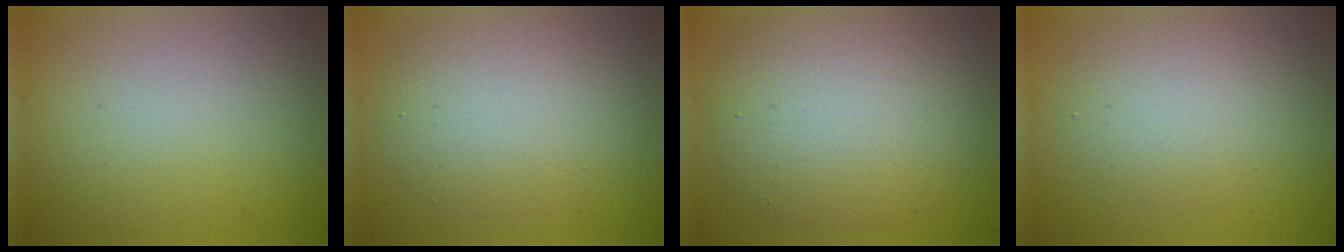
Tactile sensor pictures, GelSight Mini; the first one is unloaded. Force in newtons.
{"total": 5.4, "press": 5.3, "slide": 0.4}
{"total": 7.8, "press": 7.8, "slide": 0.6}
{"total": 3.8, "press": 3.8, "slide": 0.3}